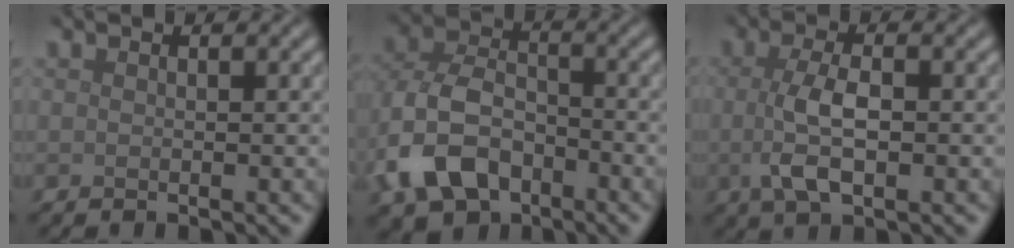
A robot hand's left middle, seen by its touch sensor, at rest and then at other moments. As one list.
[{"total": 8.0, "force": [-3.5, 5.6, 4.6], "torque": [-0.103, -0.004, -0.073]}, {"total": 4.2, "force": [-0.4, 1.7, 3.8], "torque": [-0.084, -0.003, -0.008]}]